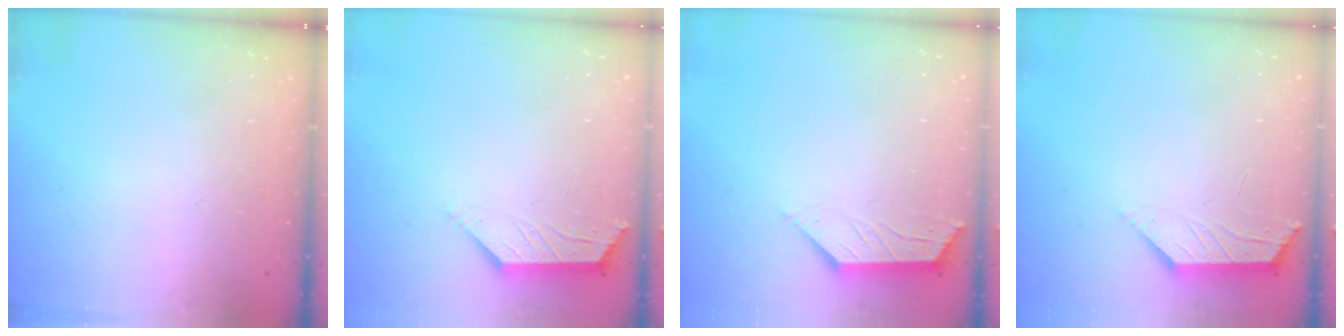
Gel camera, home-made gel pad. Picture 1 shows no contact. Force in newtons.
{"total": 2.1, "press": 2.1, "slide": 0.4}
{"total": 2.7, "press": 2.7, "slide": 0.5}
{"total": 1.8, "press": 1.8, "slide": 0.4}